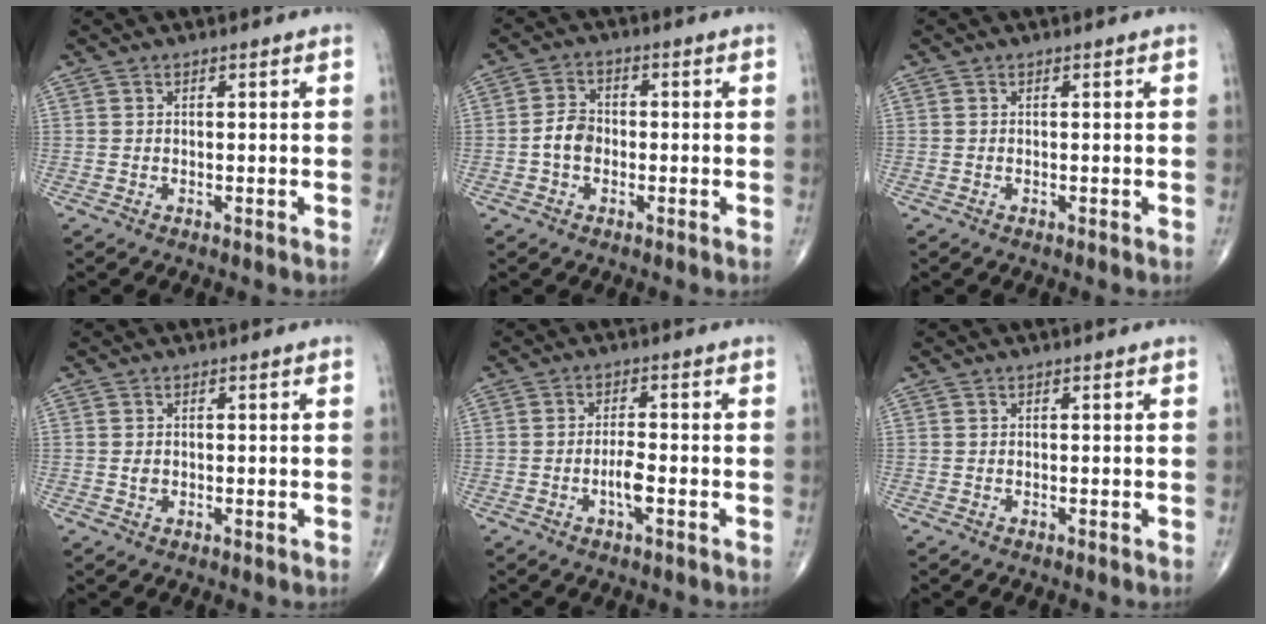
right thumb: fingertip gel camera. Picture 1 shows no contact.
{"total": 4.5, "force": [-1.0, 3.3, 2.8], "torque": [-0.043, 0.015, -0.026]}
{"total": 0.0}
{"total": 1.0, "force": [-0.1, 0.7, 0.7], "torque": [-0.013, -0.002, -0.001]}
{"total": 3.5, "force": [-1.4, 0.9, 3.1], "torque": [-0.057, 0.005, -0.027]}
{"total": 0.0}